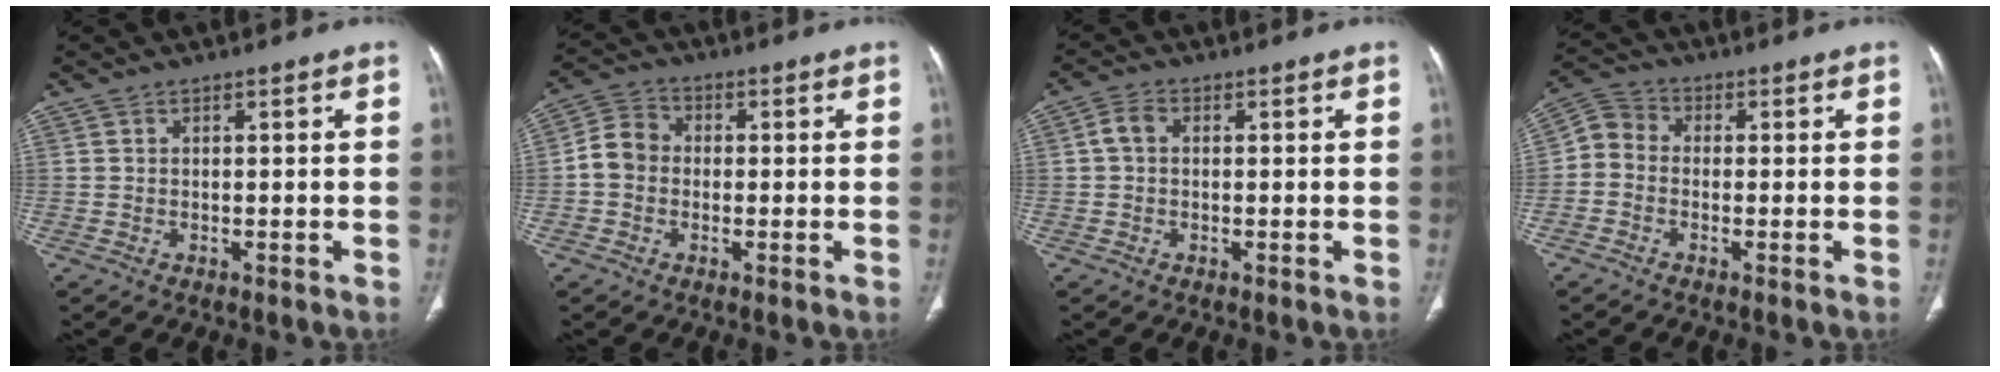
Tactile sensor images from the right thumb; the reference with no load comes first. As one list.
[{"total": 6.0, "force": [-0.6, 5.2, 3.1], "torque": [-0.043, 0.018, -0.025]}, {"total": 2.8, "force": [0.2, 2.0, 2.0], "torque": [-0.039, 0.010, 0.001]}, {"total": 4.9, "force": [-0.8, 4.0, 2.6], "torque": [-0.042, 0.018, -0.036]}]